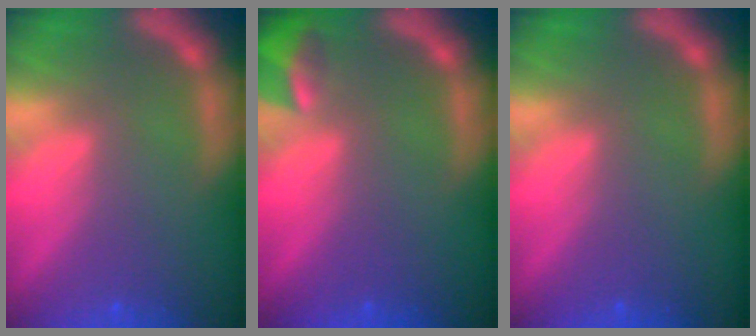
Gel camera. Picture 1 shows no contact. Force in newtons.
{"total": 2.9}
{"total": 0.0}